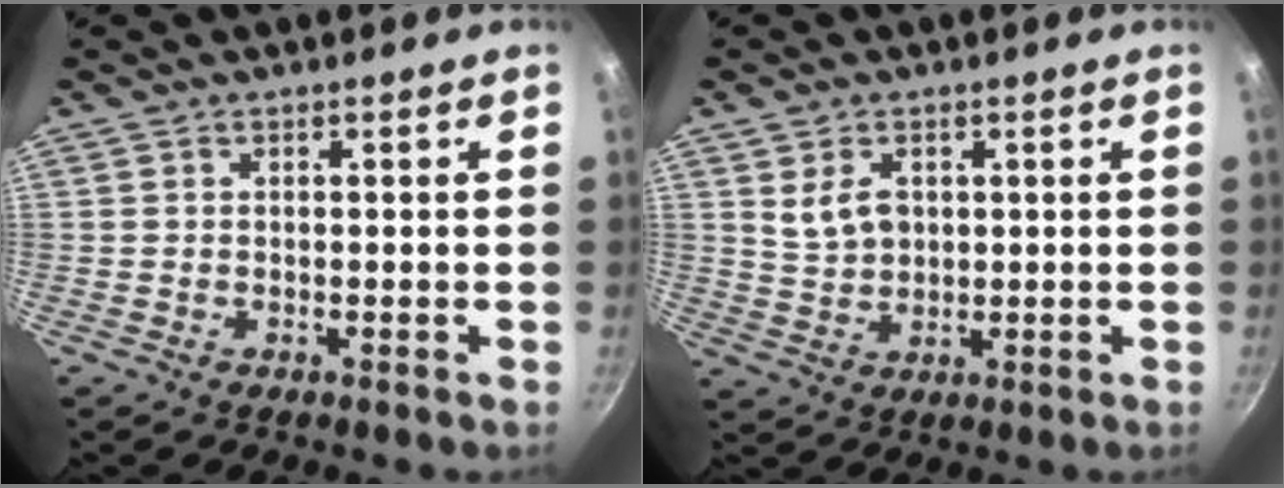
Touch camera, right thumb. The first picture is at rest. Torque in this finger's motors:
{"motor_torque": [-0.01, 0.01, 0.04, 0.05, 0.05]}